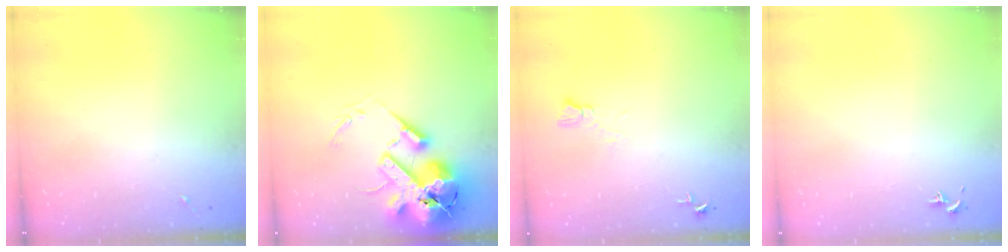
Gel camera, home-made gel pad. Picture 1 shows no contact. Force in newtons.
{"total": 23.0, "press": 22.7, "slide": 3.8}
{"total": 3.7, "press": 3.7, "slide": 0.3}
{"total": 0.7, "press": 0.6, "slide": 0.5}